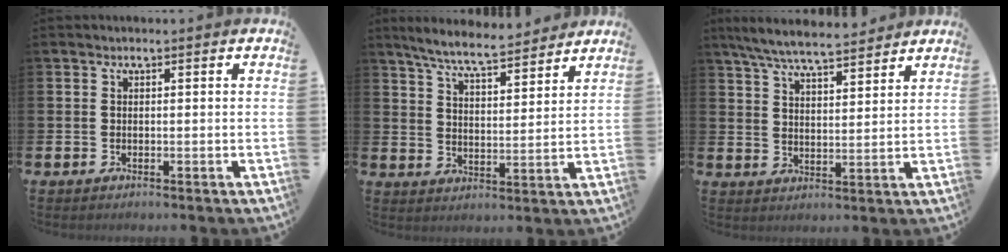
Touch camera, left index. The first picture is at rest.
{"total": 7.4, "force": [7.0, 0.7, 2.4], "torque": [-0.077, -0.036, 0.124]}
{"total": 7.0, "force": [6.6, 0.8, 2.2], "torque": [-0.070, -0.027, 0.119]}